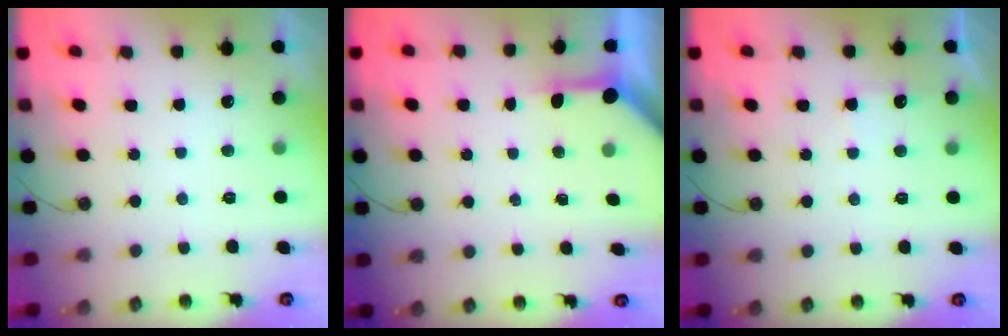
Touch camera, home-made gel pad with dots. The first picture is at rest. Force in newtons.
{"total": 3.5, "press": 3.5, "slide": 0.5}
{"total": 6.3, "press": 6.3, "slide": 0.7}